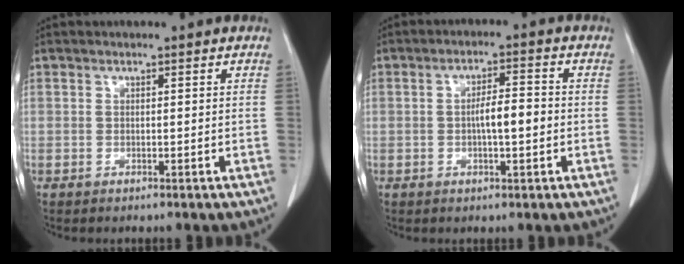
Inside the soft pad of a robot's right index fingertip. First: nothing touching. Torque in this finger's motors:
{"motor_torque": [0.85, -0.24, 0.54, 0.12]}